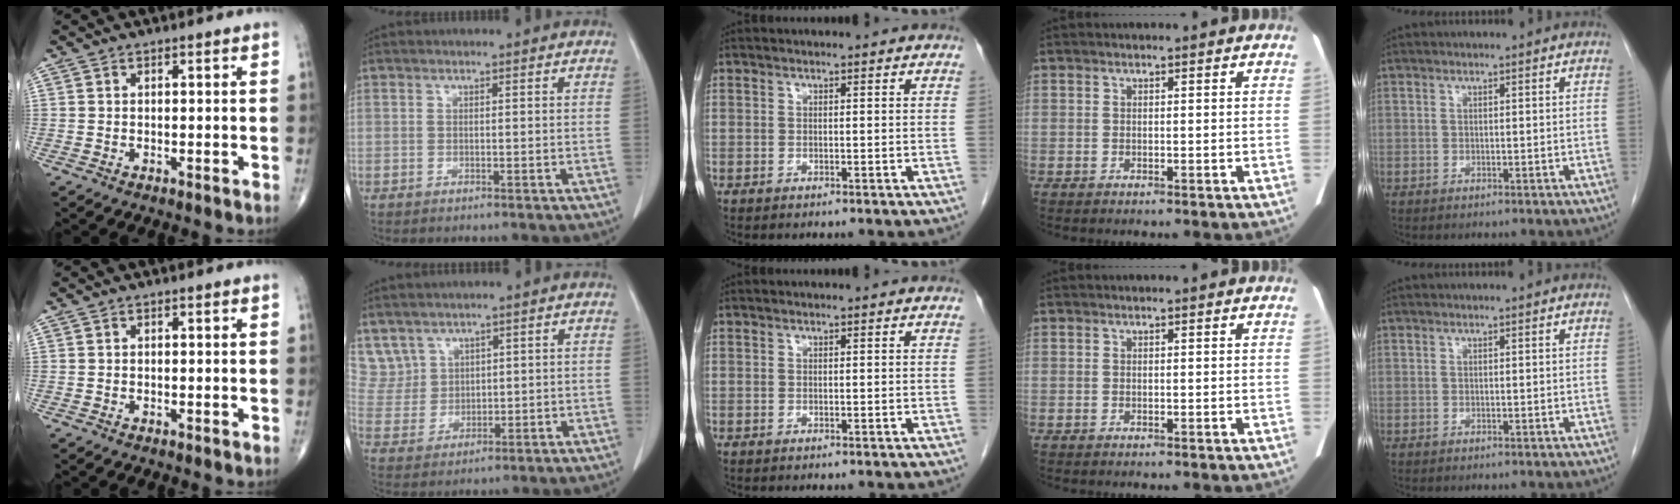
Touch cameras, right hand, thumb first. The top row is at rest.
{"index": {"total": 6.9, "force": [4.7, 5.0, 0.2], "torque": [-0.008, 0.019, 0.113]}}